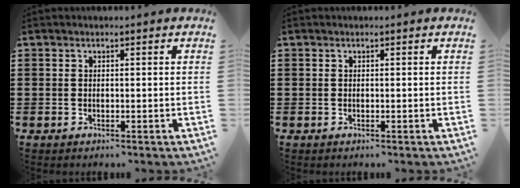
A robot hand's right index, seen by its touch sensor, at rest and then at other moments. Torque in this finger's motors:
{"motor_torque": [2.14, 0.00, 0.00, 0.00]}